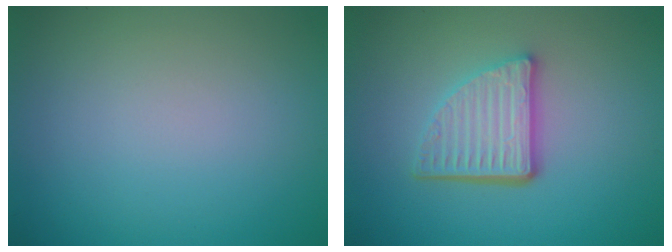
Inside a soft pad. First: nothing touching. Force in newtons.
{"total": 4.7, "press": 3.4, "slide": 3.2}